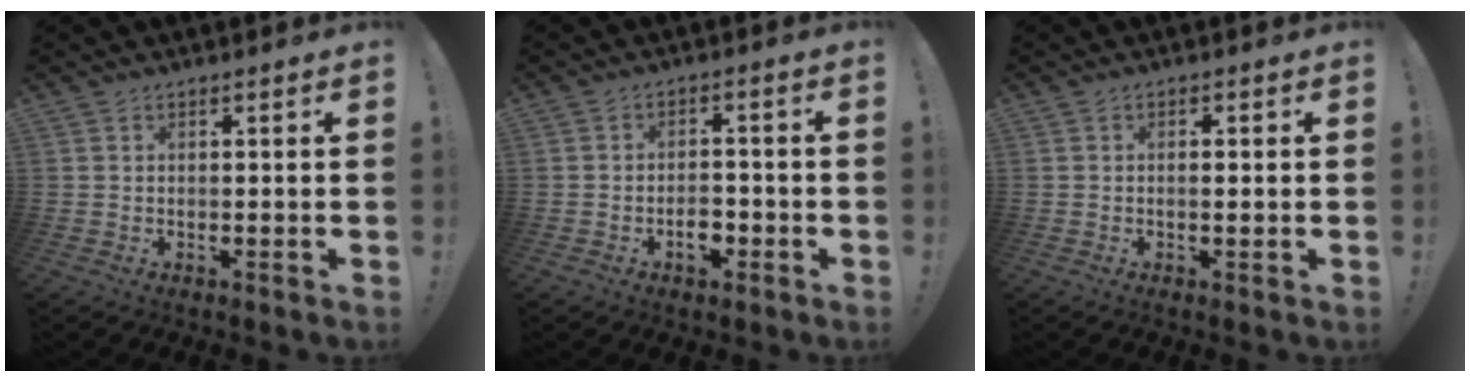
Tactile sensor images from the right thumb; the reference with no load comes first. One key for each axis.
{"total": 4.8, "fx": -2.2, "fy": 3.1, "fz": 3.0, "tx": -0.028, "ty": 0.009, "tz": -0.039}
{"total": 1.9, "fx": -0.3, "fy": 0.1, "fz": 1.9, "tx": -0.028, "ty": -0.001, "tz": -0.008}